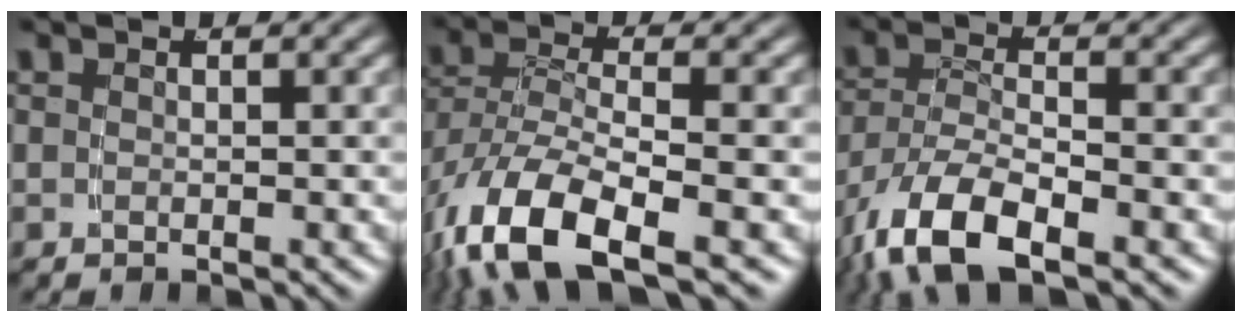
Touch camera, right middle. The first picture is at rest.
{"total": 8.4, "force": [-4.4, 3.6, 6.2], "torque": [-0.144, -0.055, -0.039]}
{"total": 6.9, "force": [-3.7, 3.4, 4.7], "torque": [-0.115, -0.045, -0.040]}